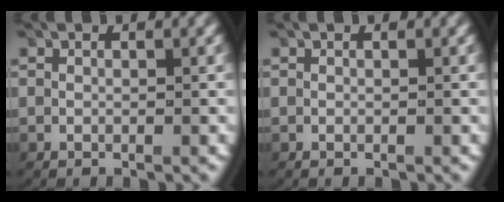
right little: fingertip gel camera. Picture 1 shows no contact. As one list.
[{"total": 0.0}]